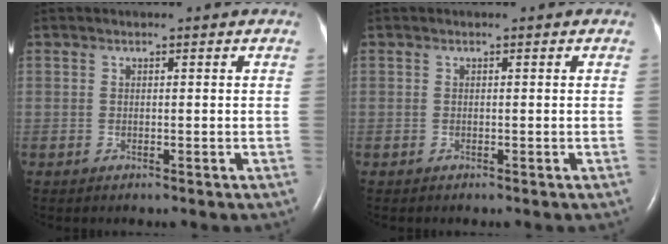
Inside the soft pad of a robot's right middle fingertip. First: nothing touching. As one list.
[{"total": 0.0}]